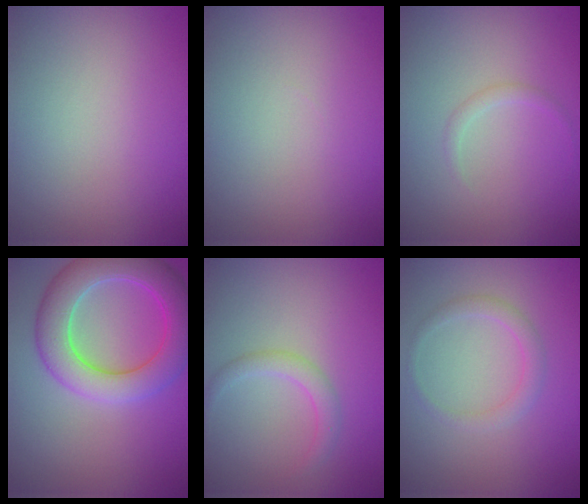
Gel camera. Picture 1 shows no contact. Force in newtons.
{"total": 0.0}
{"total": 0.8, "press": 0.8, "slide": 0.1}
{"total": 6.8, "press": 6.8, "slide": 0.1}
{"total": 1.7, "press": 1.7, "slide": 0.0}
{"total": 1.6, "press": 1.6, "slide": 0.1}